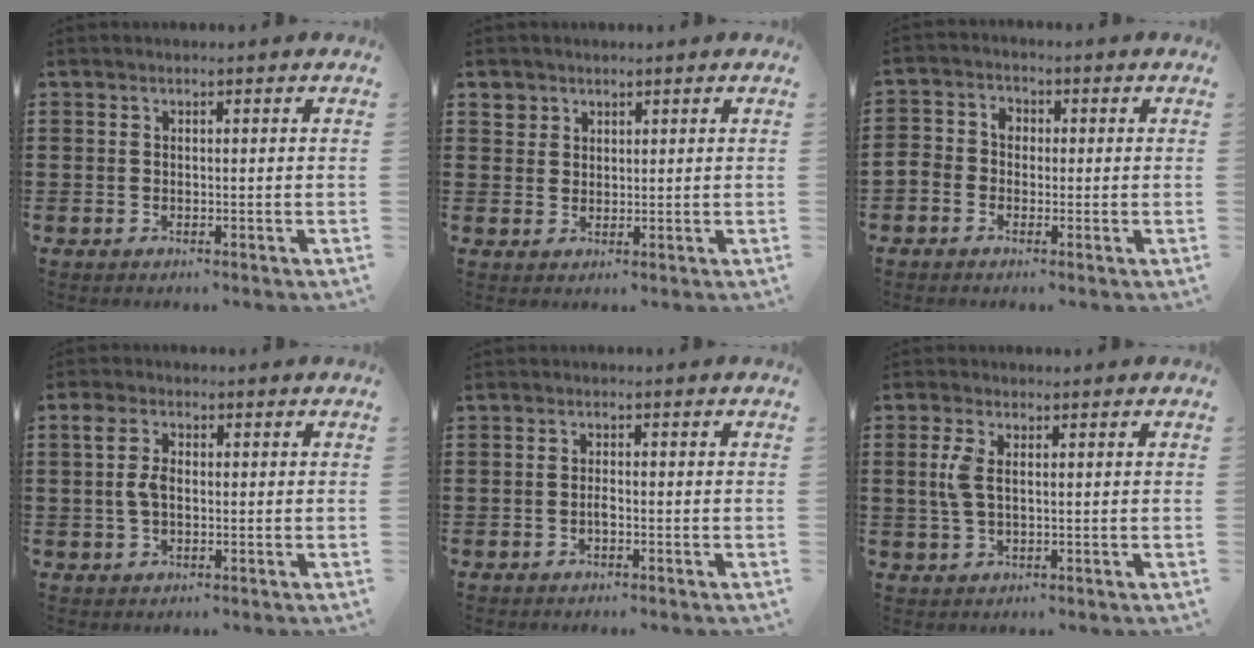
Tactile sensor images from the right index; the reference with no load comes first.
{"total": 2.5, "force": [1.7, 1.9, 0.1], "torque": [-0.011, 0.010, 0.032]}
{"total": 2.7, "force": [-1.7, 2.0, 0.6], "torque": [-0.030, 0.007, -0.042]}
{"total": 4.2, "force": [0.2, 2.4, 3.4], "torque": [-0.084, 0.006, -0.004]}
{"total": 1.2, "force": [-0.5, 0.3, 1.1], "torque": [-0.022, -0.002, -0.009]}
{"total": 3.5, "force": [0.6, 1.6, 3.1], "torque": [-0.079, 0.002, 0.004]}